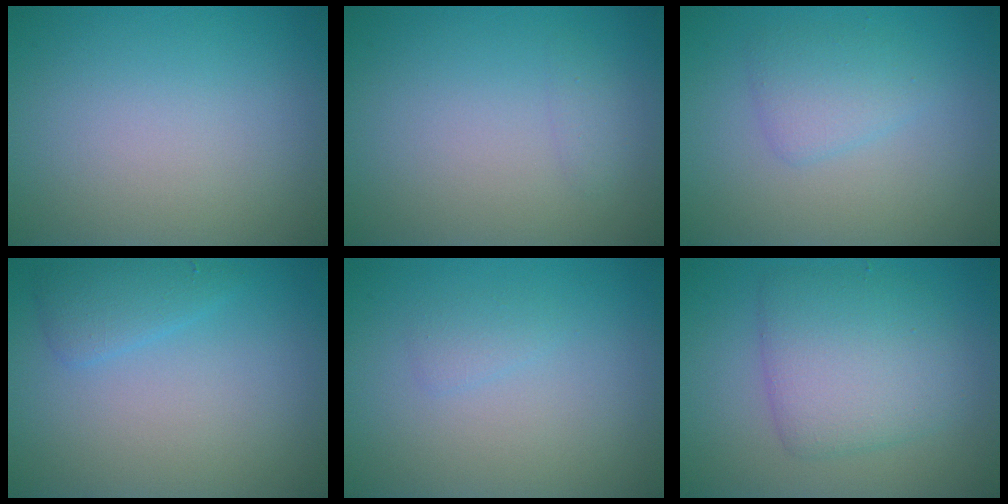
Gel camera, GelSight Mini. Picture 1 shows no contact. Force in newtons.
{"total": 0.7, "press": 0.7, "slide": 0.0}
{"total": 2.1, "press": 2.1, "slide": 0.0}
{"total": 1.9, "press": 1.9, "slide": 0.1}
{"total": 0.9, "press": 0.9, "slide": 0.1}
{"total": 5.0, "press": 5.0, "slide": 0.1}